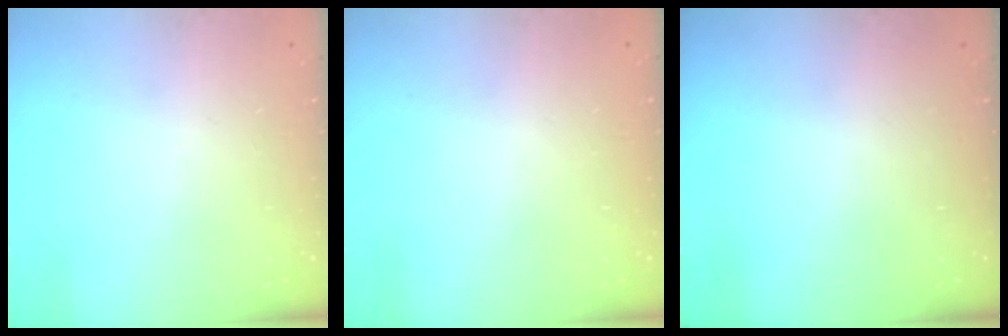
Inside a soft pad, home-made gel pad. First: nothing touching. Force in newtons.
{"total": 2.7, "press": 2.7, "slide": 0.2}
{"total": 0.0}